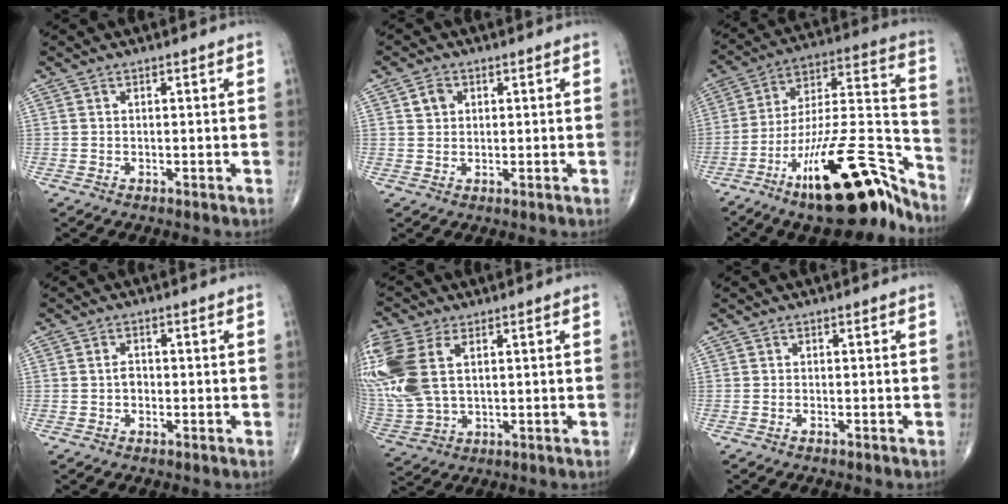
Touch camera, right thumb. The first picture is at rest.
{"total": 2.8, "force": [1.0, 2.3, 1.2], "torque": [-0.011, -0.003, 0.016]}
{"total": 25.0, "force": [-16.3, 7.1, 17.7], "torque": [-0.236, 0.104, -0.266]}
{"total": 1.7, "force": [-0.3, 1.2, 1.1], "torque": [-0.014, 0.003, -0.008]}
{"total": 18.9, "force": [5.2, 11.5, 14.0], "torque": [-0.373, 0.004, 0.109]}
{"total": 0.0}